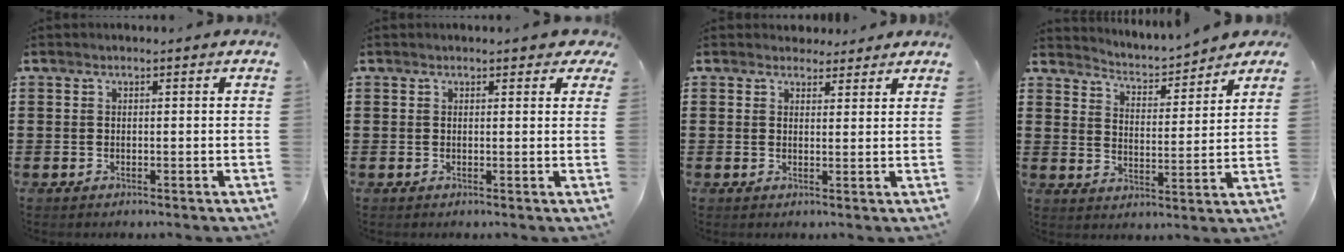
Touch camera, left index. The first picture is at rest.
{"total": 1.3, "force": [0.9, 0.6, 0.6], "torque": [-0.008, 0.003, 0.015]}
{"total": 2.5, "force": [2.2, 1.3, 0.1], "torque": [-0.002, 0.001, 0.040]}
{"total": 2.7, "force": [2.7, 0.2, 0.0], "torque": [-0.021, -0.028, 0.037]}